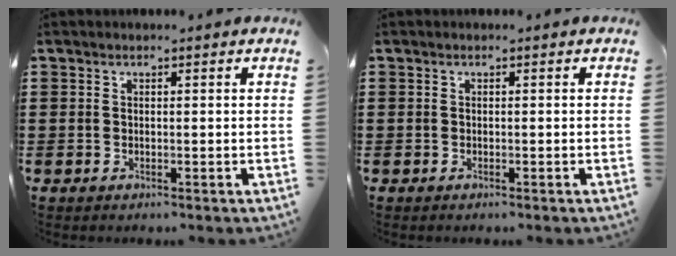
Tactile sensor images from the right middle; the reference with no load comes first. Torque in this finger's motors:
{"motor_torque": [0.10, 0.06, 0.06, 0.01]}